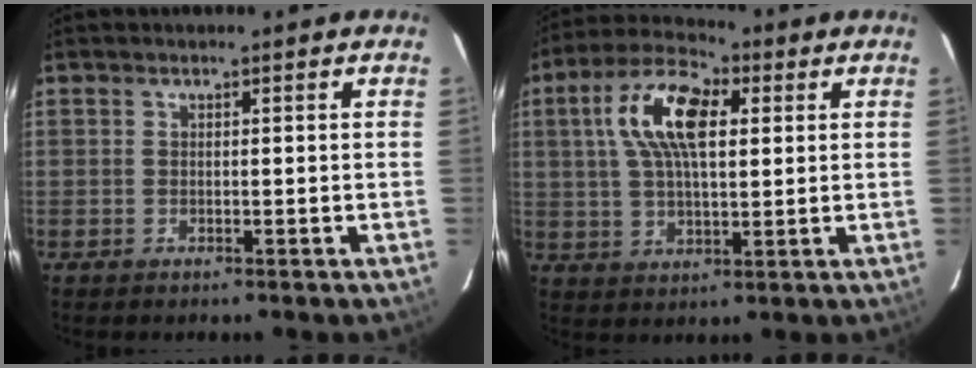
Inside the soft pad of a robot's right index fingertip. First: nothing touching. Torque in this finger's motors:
{"motor_torque": [0.51, 0.05, 0.49, 0.19]}